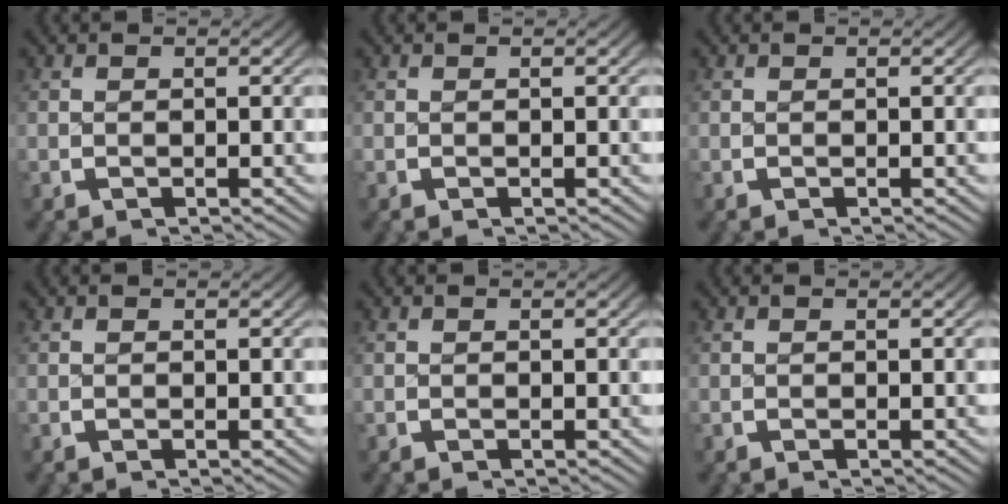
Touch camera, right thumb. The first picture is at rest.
{"total": 0.0}
{"total": 0.0}
{"total": 0.0}
{"total": 0.0}
{"total": 0.0}